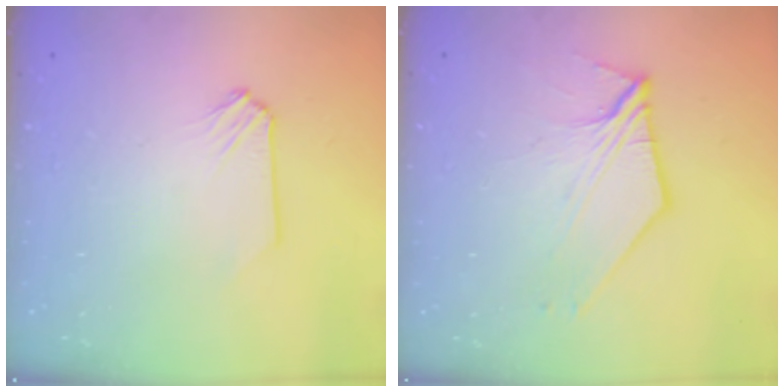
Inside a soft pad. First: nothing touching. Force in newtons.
{"total": 7.7, "press": 7.6, "slide": 1.4}